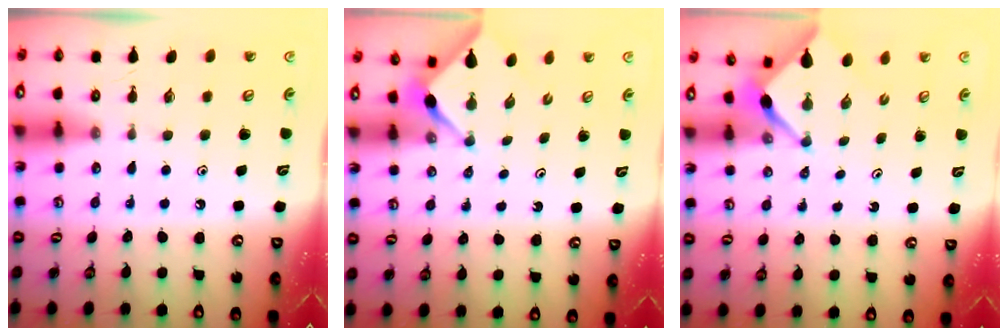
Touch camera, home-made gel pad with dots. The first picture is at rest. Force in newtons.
{"total": 2.9, "press": 2.9, "slide": 0.4}
{"total": 2.4, "press": 2.4, "slide": 0.2}